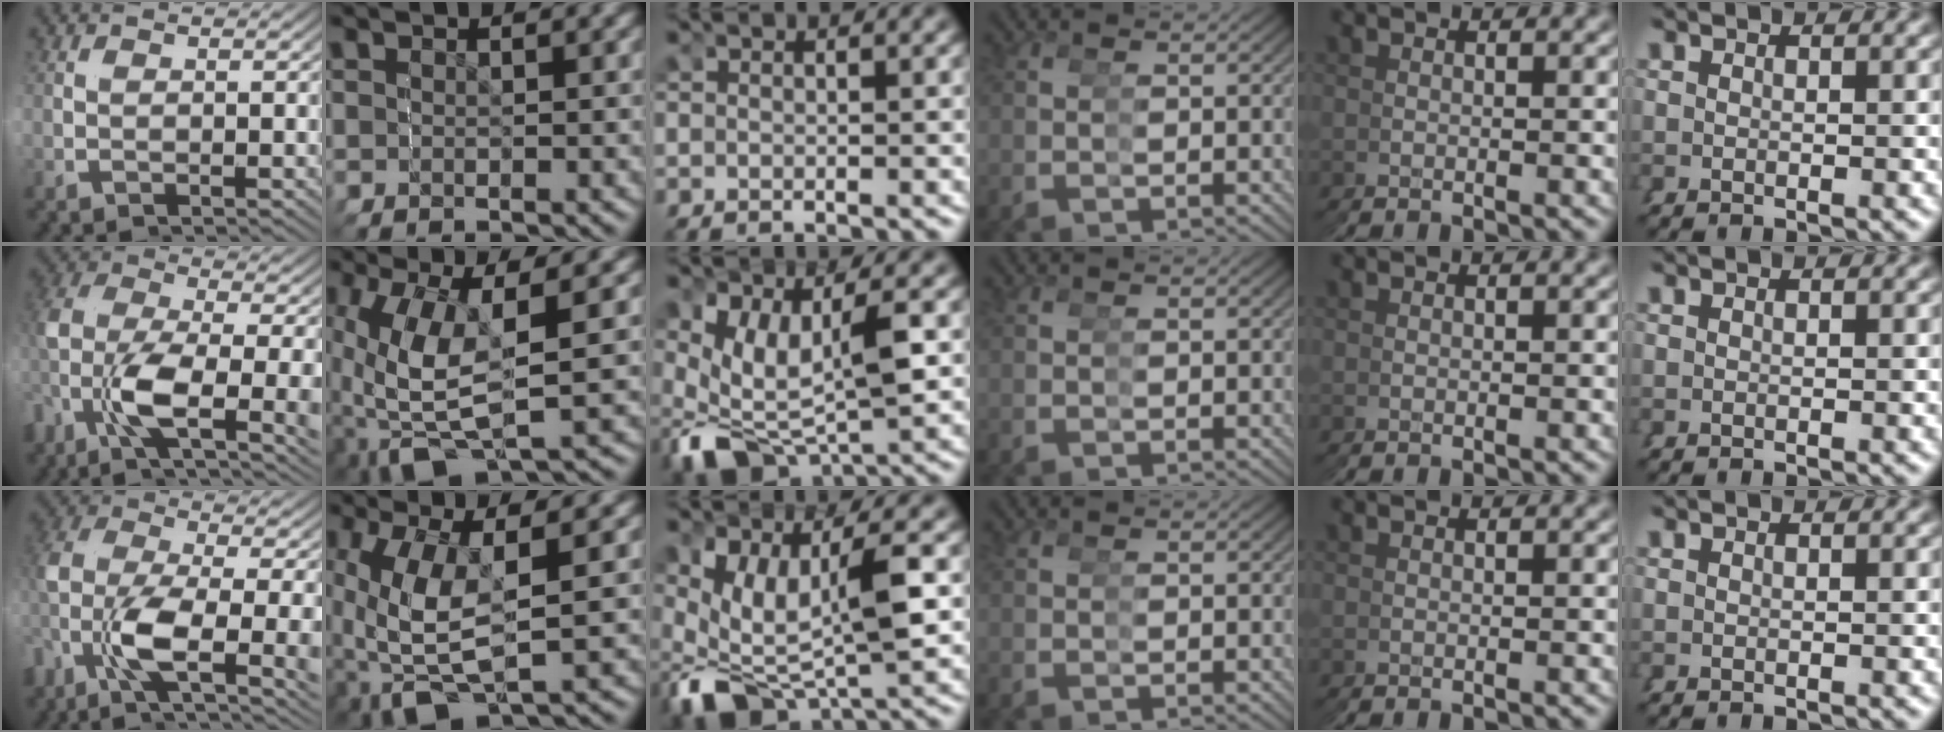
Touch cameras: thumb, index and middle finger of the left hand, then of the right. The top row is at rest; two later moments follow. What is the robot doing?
{"motion": "grasp_and_lifting", "object": "stress ball aka squeeze ball"}